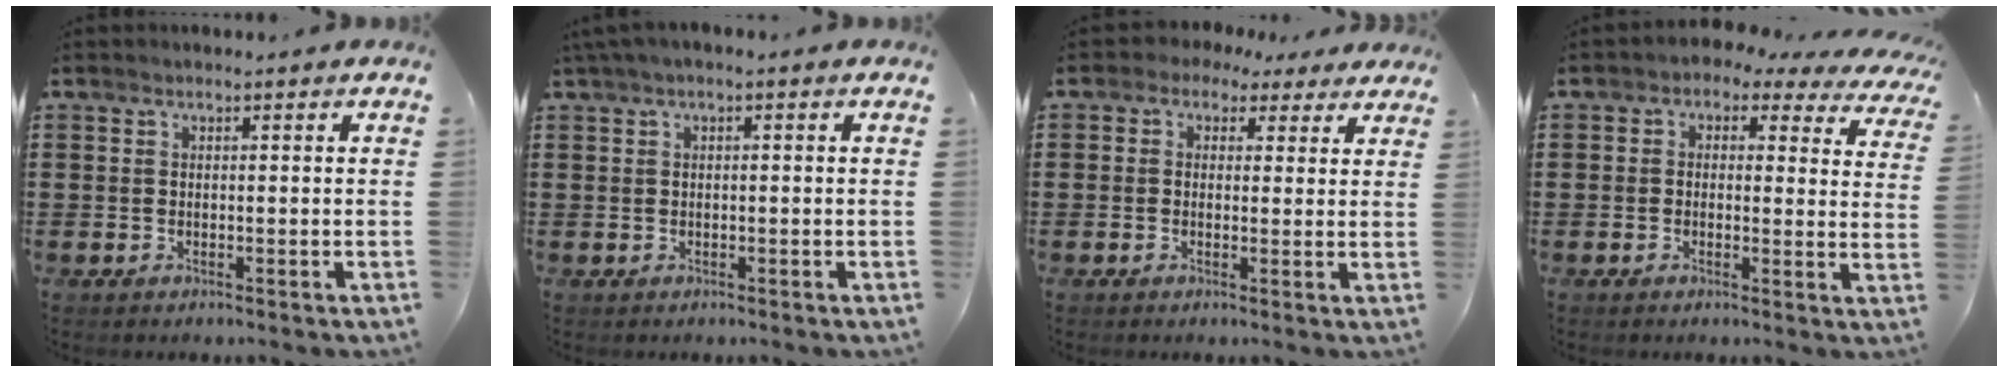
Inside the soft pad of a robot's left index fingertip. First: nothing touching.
{"total": 1.2, "force": [-0.4, 0.2, 1.1], "torque": [-0.016, -0.004, -0.008]}
{"total": 2.0, "force": [0.9, 1.6, 0.7], "torque": [-0.023, 0.005, 0.015]}
{"total": 1.8, "force": [0.5, 1.3, 1.2], "torque": [-0.031, -0.005, 0.002]}